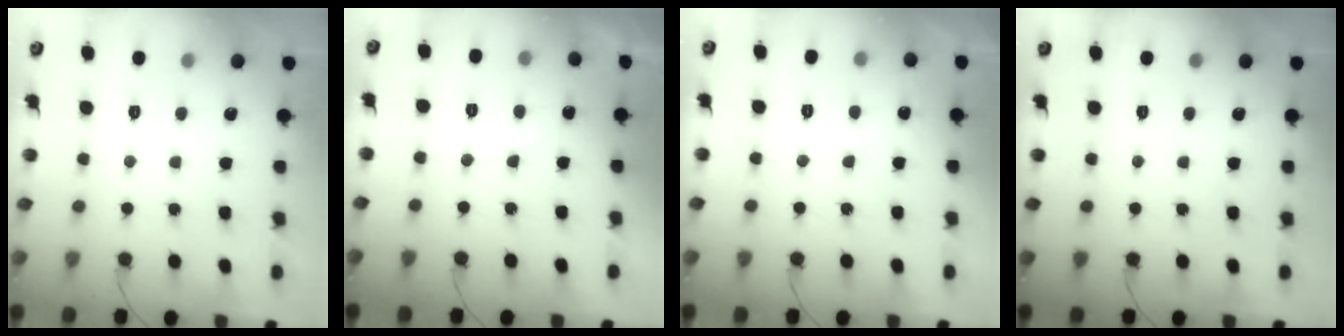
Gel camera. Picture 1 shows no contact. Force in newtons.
{"total": 2.9, "press": 2.9, "slide": 0.2}
{"total": 1.9, "press": 1.9, "slide": 0.2}
{"total": 0.0}